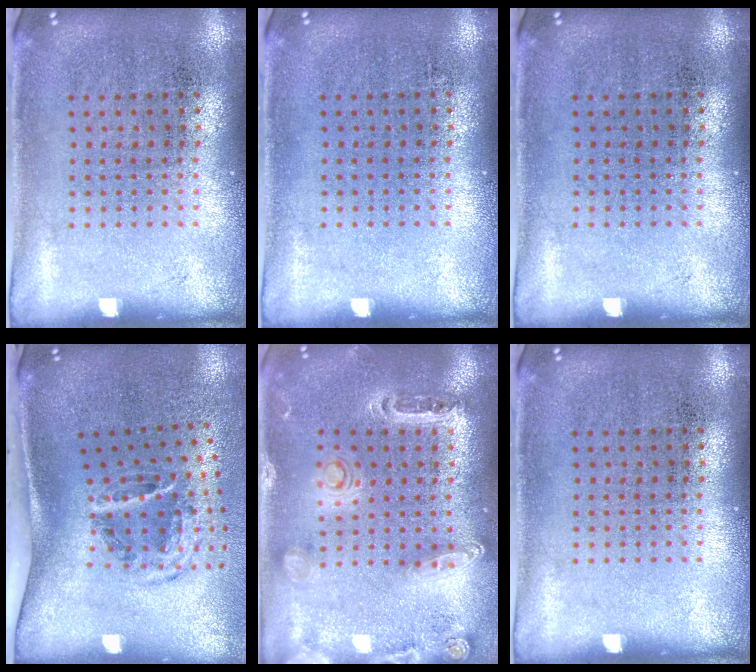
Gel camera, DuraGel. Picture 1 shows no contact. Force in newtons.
{"total": 0.0}
{"total": 0.0}
{"total": 2.1, "press": 1.2, "slide": 1.7}
{"total": 1.4, "press": 1.4, "slide": 0.3}
{"total": 0.0}